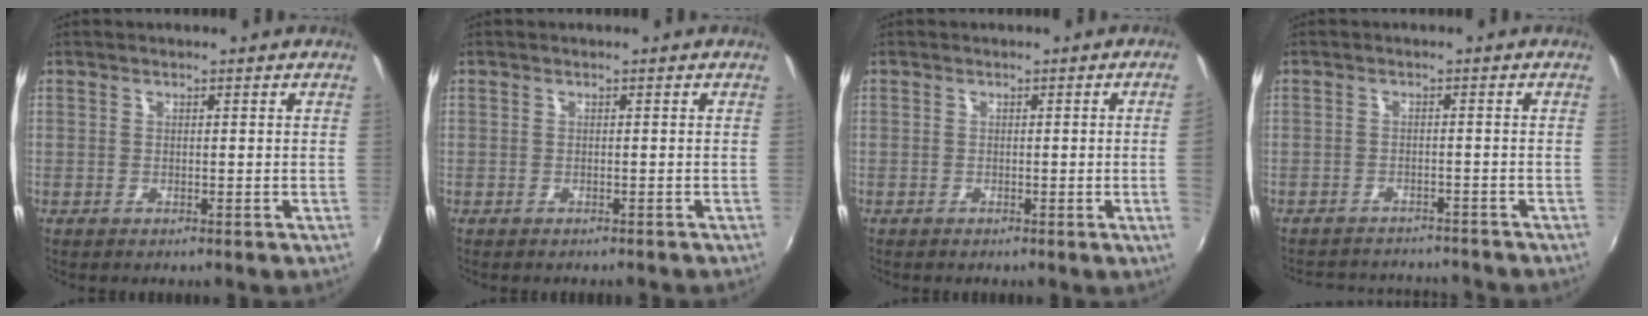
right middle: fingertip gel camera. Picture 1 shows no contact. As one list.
[{"total": 1.1, "force": [-1.0, 0.3, 0.3], "torque": [-0.009, -0.005, -0.013]}, {"total": 2.8, "force": [0.0, -1.7, 2.2], "torque": [-0.030, -0.015, 0.005]}, {"total": 9.4, "force": [-8.7, 2.6, 2.4], "torque": [-0.059, 0.003, -0.118]}]